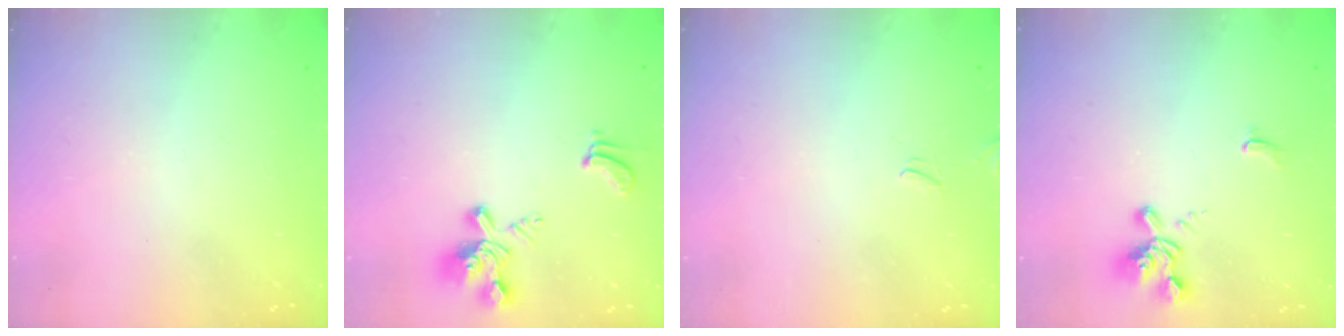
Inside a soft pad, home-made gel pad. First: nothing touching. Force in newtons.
{"total": 4.5, "press": 4.3, "slide": 1.4}
{"total": 3.6, "press": 3.5, "slide": 0.4}
{"total": 1.6, "press": 1.1, "slide": 1.2}